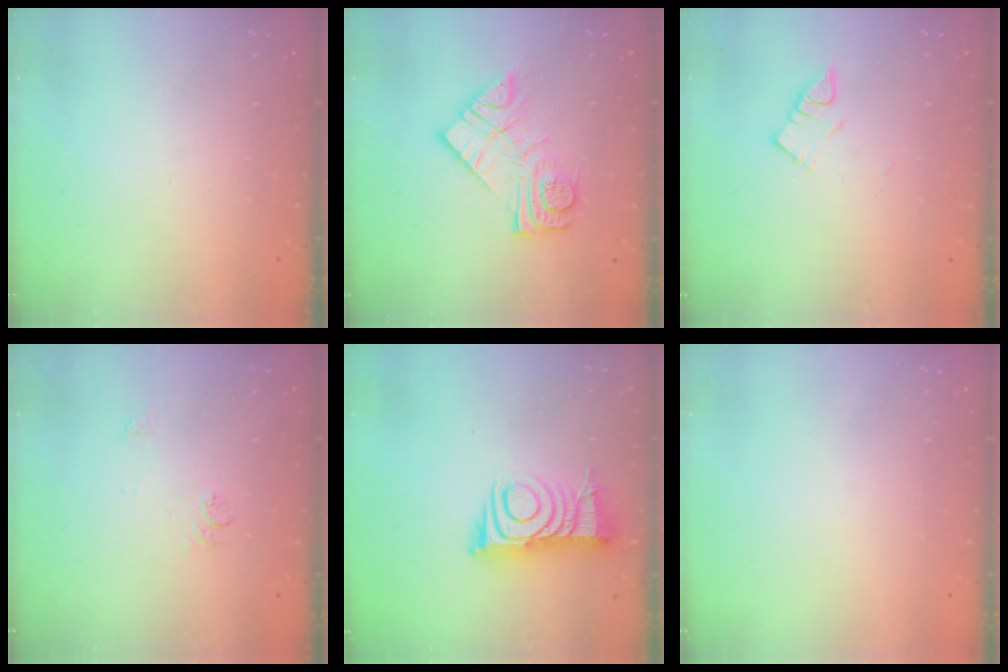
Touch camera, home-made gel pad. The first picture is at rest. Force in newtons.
{"total": 13.2, "press": 13.2, "slide": 0.9}
{"total": 4.2, "press": 4.2, "slide": 0.6}
{"total": 7.4, "press": 7.3, "slide": 0.8}
{"total": 11.0, "press": 11.0, "slide": 0.6}
{"total": 1.5, "press": 1.5, "slide": 0.1}